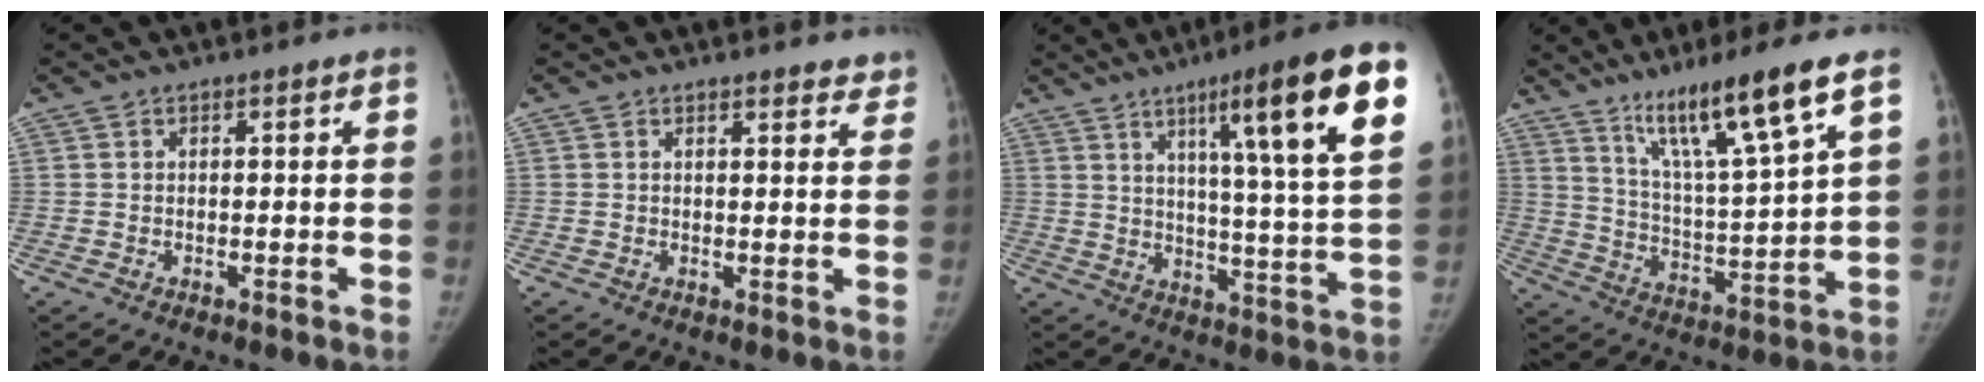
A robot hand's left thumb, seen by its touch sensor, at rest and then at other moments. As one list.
[{"total": 3.4, "force": [3.1, 1.0, 1.1], "torque": [0.008, -0.009, 0.031]}, {"total": 21.3, "force": [10.0, 2.2, 18.7], "torque": [-0.251, -0.025, 0.143]}, {"total": 15.9, "force": [10.0, 0.7, 12.3], "torque": [-0.210, -0.056, 0.180]}]